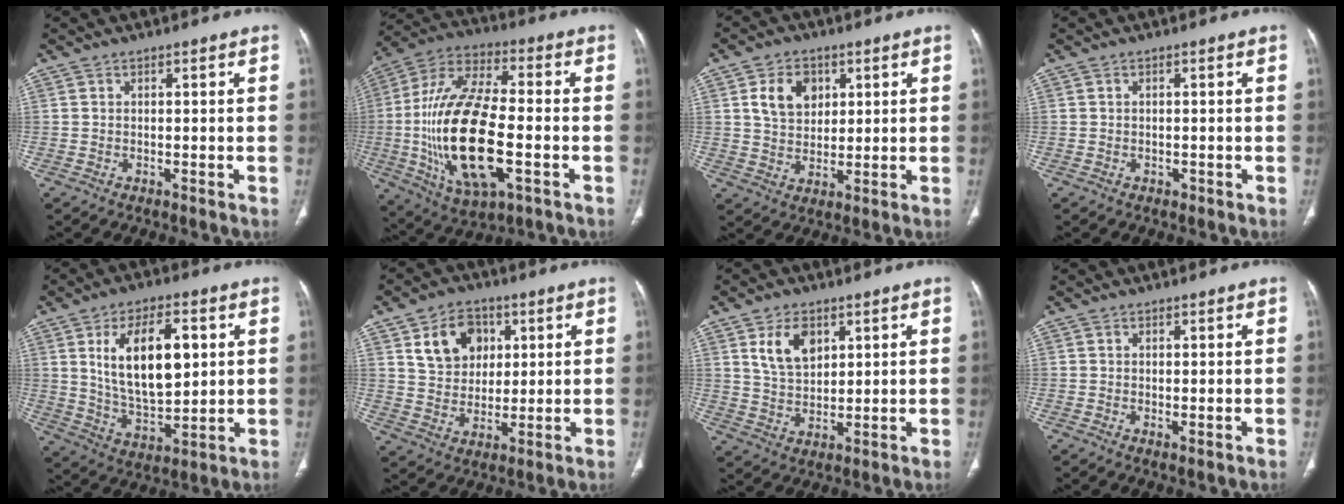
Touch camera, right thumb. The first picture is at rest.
{"total": 23.9, "force": [-4.3, 10.1, 21.2], "torque": [-0.433, 0.014, -0.066]}
{"total": 8.2, "force": [2.9, 6.1, 4.8], "torque": [-0.055, -0.012, 0.055]}
{"total": 0.6, "force": [-0.2, 0.5, 0.2], "torque": [-0.004, 0.001, -0.002]}
{"total": 16.3, "force": [4.2, 8.0, 13.5], "torque": [-0.211, -0.016, 0.086]}
{"total": 10.8, "force": [4.1, 8.3, 5.6], "torque": [-0.057, -0.013, 0.078]}
{"total": 8.1, "force": [3.6, 5.0, 5.2], "torque": [-0.078, -0.019, 0.075]}
{"total": 1.0, "force": [-0.1, 0.4, 0.9], "torque": [-0.022, -0.007, 0.001]}